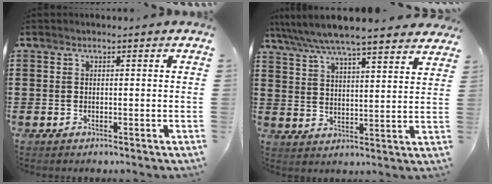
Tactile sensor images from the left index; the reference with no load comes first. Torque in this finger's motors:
{"motor_torque": [1.26, -0.88, 1.05, 0.09]}